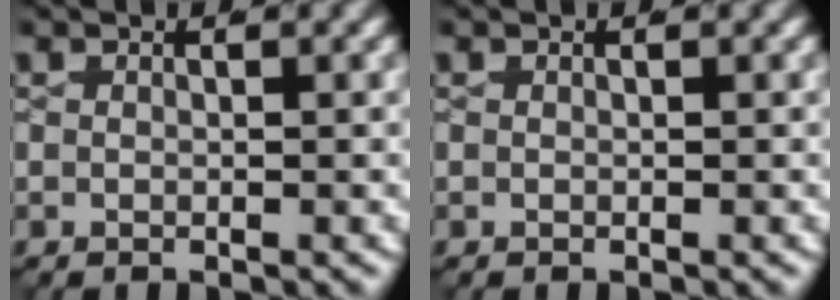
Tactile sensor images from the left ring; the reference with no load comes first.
{"total": 0.0}